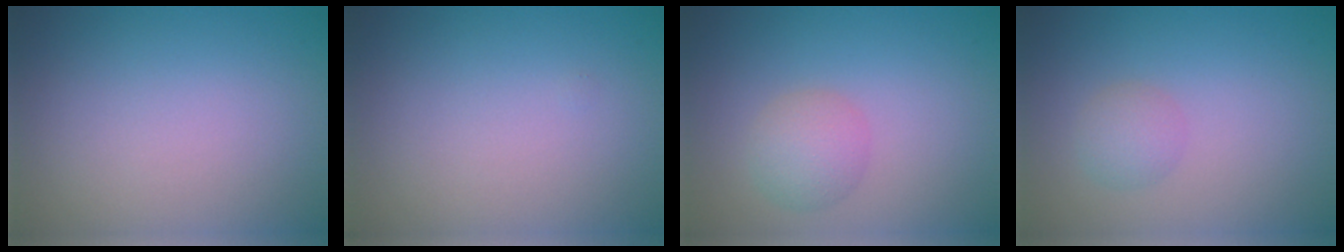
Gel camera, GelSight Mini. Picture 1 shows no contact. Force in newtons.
{"total": 0.0}
{"total": 2.5, "press": 2.5, "slide": 0.1}
{"total": 1.7, "press": 1.7, "slide": 0.0}